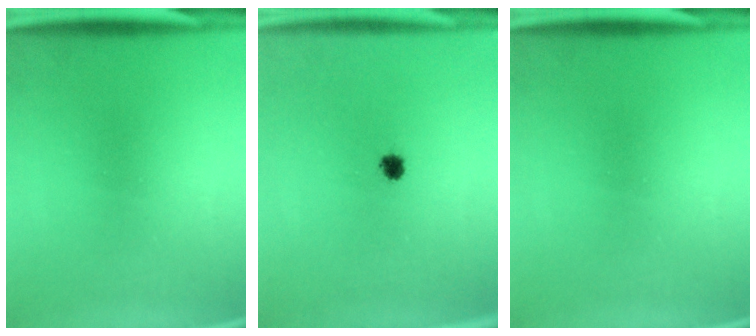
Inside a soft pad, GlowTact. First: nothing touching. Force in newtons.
{"total": 2.1}
{"total": 0.0}